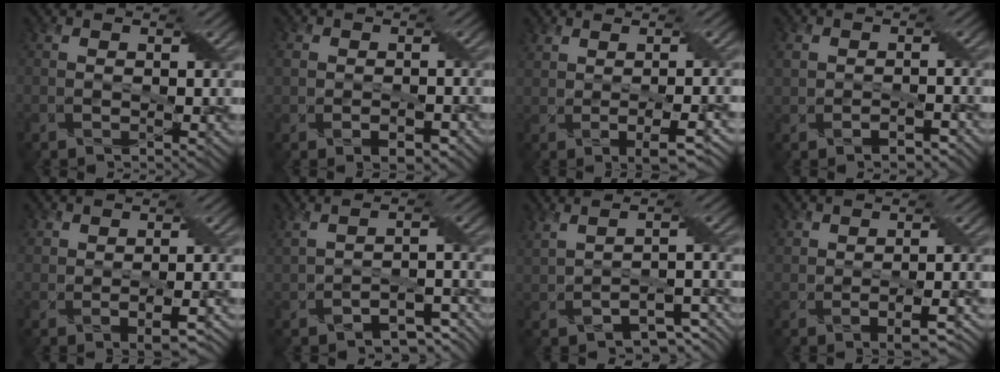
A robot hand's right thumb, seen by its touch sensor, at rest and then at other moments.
{"total": 4.0, "force": [-1.0, 3.0, 2.5], "torque": [-0.046, -0.009, -0.016]}
{"total": 4.6, "force": [-0.2, 1.6, 4.3], "torque": [-0.079, 0.000, 0.003]}
{"total": 4.0, "force": [-1.4, 2.9, 2.3], "torque": [-0.041, -0.008, -0.024]}
{"total": 4.6, "force": [-0.4, 2.9, 3.5], "torque": [-0.062, -0.009, 0.002]}
{"total": 5.4, "force": [-2.2, 2.4, 4.3], "torque": [-0.081, -0.006, -0.032]}
{"total": 5.8, "force": [-0.5, 2.2, 5.4], "torque": [-0.104, -0.006, 0.008]}
{"total": 5.1, "force": [-0.6, 3.0, 4.0], "torque": [-0.073, -0.008, -0.003]}